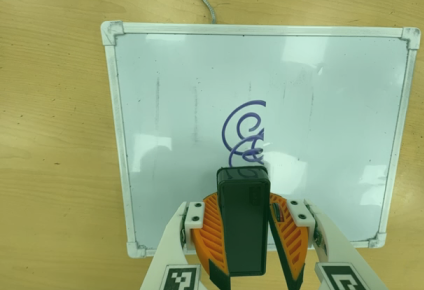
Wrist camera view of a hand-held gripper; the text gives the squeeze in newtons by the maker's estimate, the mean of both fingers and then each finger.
{"total": 10.7, "left": 10.4, "right": 11.0}